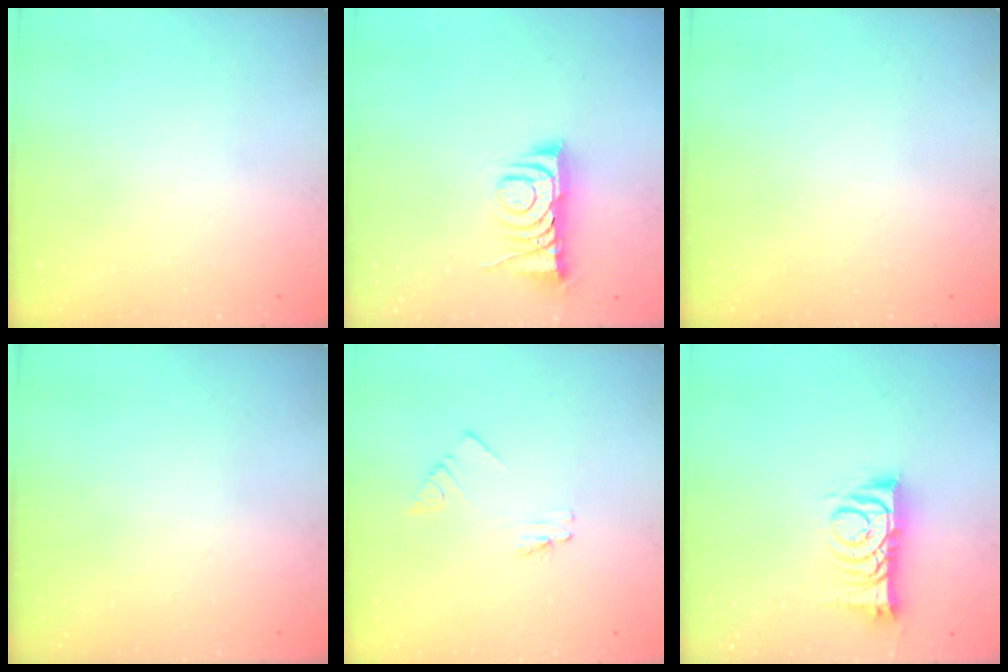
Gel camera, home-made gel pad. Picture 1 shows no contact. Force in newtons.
{"total": 8.3, "press": 8.3, "slide": 0.5}
{"total": 0.0}
{"total": 0.0}
{"total": 1.1, "press": 1.1, "slide": 0.0}
{"total": 9.2, "press": 9.2, "slide": 0.1}